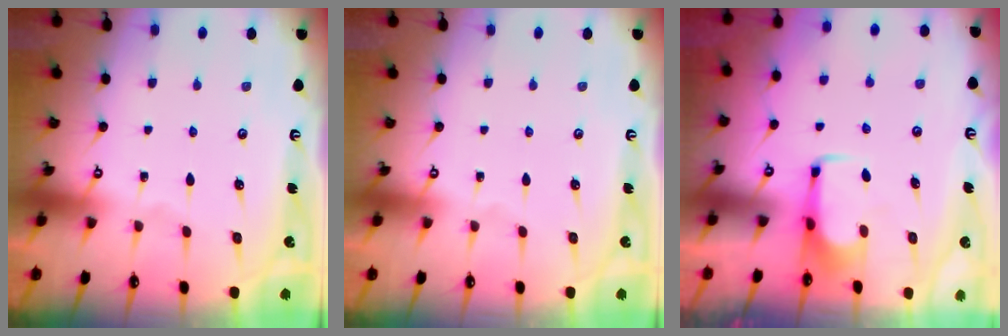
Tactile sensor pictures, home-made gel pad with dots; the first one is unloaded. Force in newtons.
{"total": 0.0}
{"total": 1.9, "press": 1.9, "slide": 0.2}